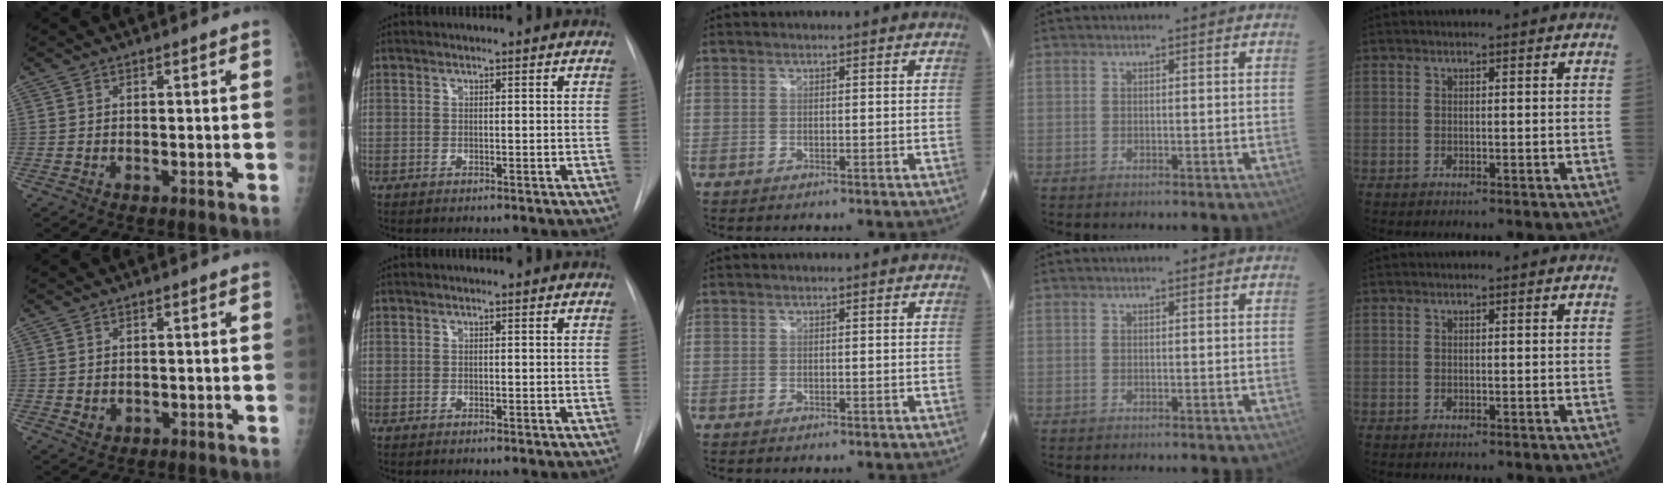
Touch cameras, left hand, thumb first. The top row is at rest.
{"thumb": {"total": 1.7, "force": [0.0, 1.4, 0.8], "torque": [-0.011, -0.001, 0.007]}}